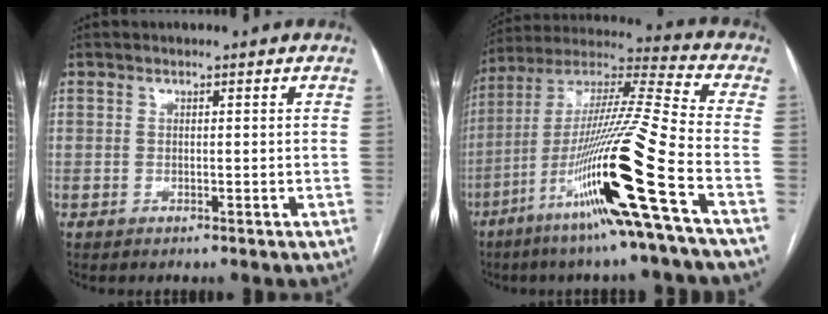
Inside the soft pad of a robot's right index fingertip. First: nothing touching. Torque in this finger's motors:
{"motor_torque": [2.14, 0.00, 1.05, 0.21]}